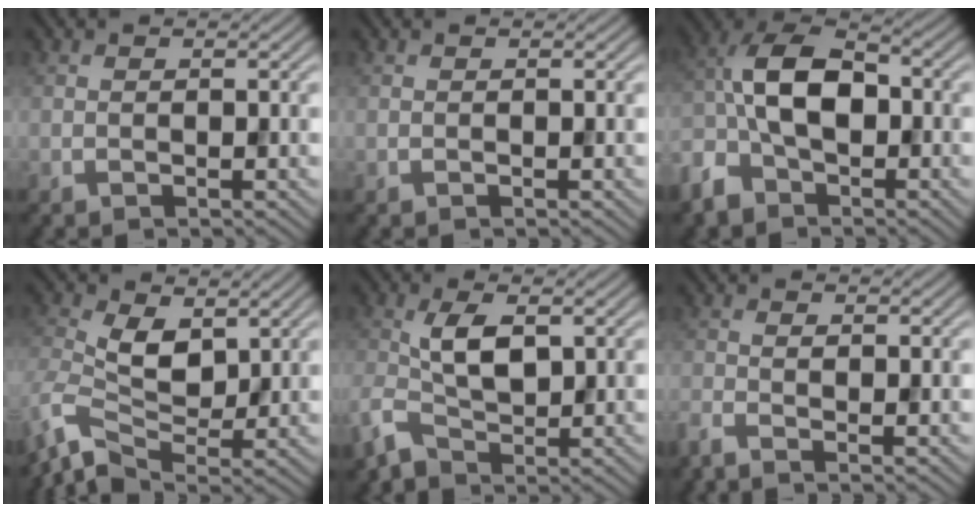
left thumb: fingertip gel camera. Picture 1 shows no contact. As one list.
[{"total": 0.0}, {"total": 9.1, "force": [-3.2, 5.6, 6.4], "torque": [-0.143, 0.007, -0.078]}, {"total": 5.5, "force": [-0.7, 3.3, 4.4], "torque": [-0.099, 0.004, -0.027]}, {"total": 5.1, "force": [-0.6, 2.7, 4.3], "torque": [-0.106, 0.002, -0.017]}, {"total": 2.3, "force": [-1.4, 0.4, 1.8], "torque": [-0.038, -0.004, -0.039]}]